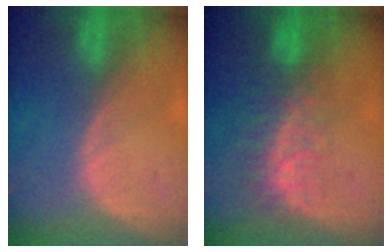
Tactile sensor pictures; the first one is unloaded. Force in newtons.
{"total": 8.3, "press": 6.9, "slide": 4.6}